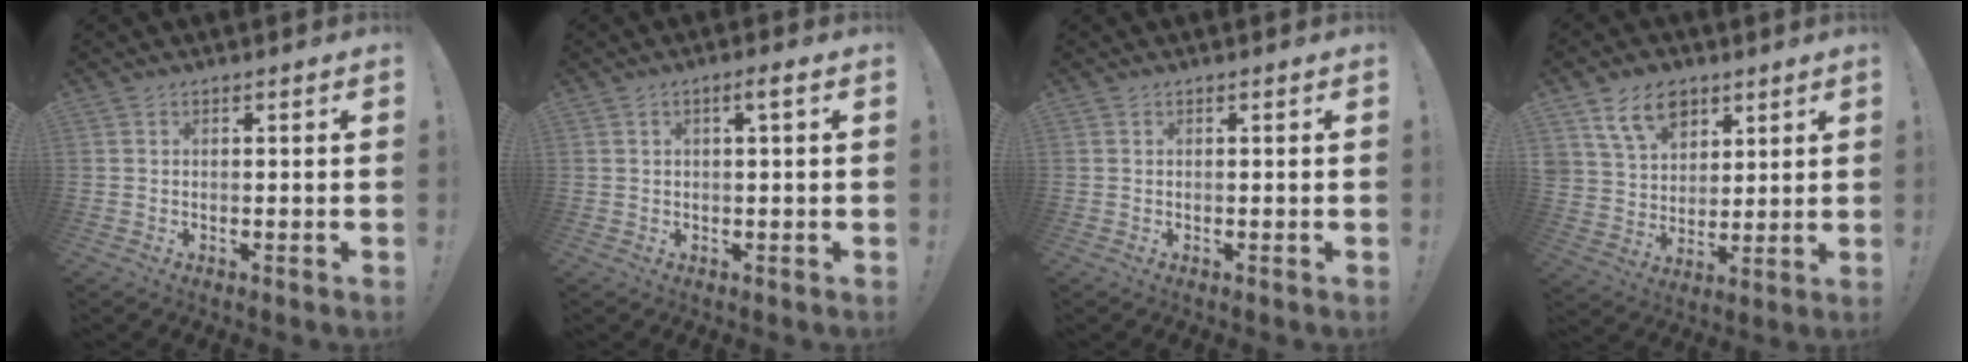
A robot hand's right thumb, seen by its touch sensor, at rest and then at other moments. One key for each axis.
{"total": 2.5, "fx": 0.5, "fy": 0.2, "fz": 2.5, "tx": -0.043, "ty": 0.002, "tz": 0.004}
{"total": 0.0}
{"total": 12.2, "fx": 7.1, "fy": 8.5, "fz": 4.9, "tx": -0.077, "ty": -0.032, "tz": 0.138}